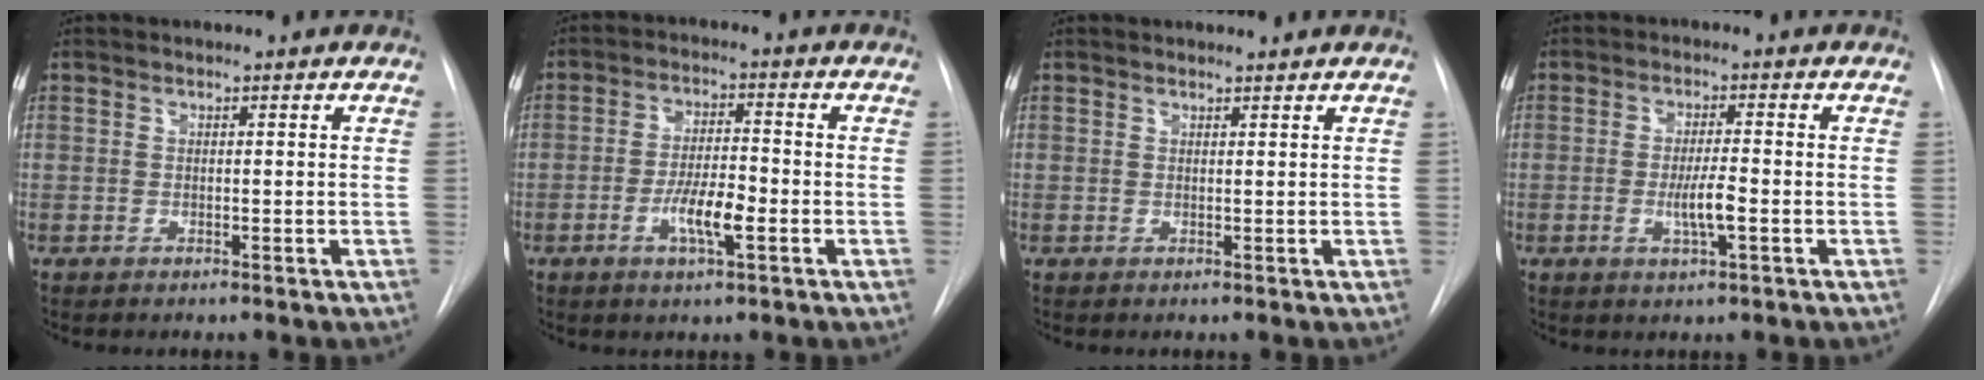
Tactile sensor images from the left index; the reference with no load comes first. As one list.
[{"total": 6.4, "force": [-2.7, 1.2, 5.7], "torque": [-0.107, -0.004, -0.045]}, {"total": 0.9, "force": [0.9, 0.0, 0.0], "torque": [-0.006, -0.001, 0.016]}, {"total": 4.5, "force": [-1.5, 0.3, 4.2], "torque": [-0.079, -0.008, -0.024]}]